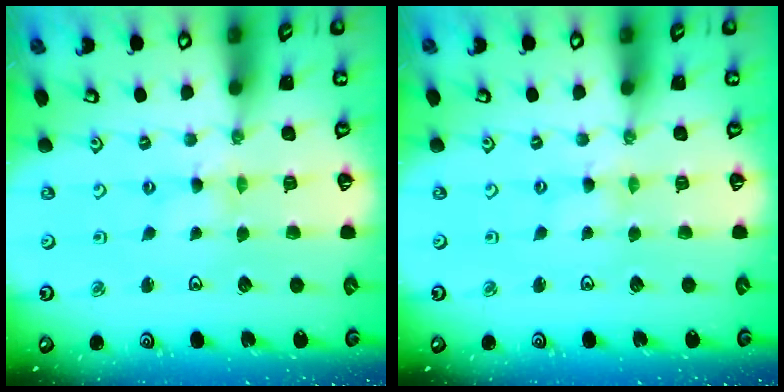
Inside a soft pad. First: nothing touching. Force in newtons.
{"total": 0.5, "press": 0.5, "slide": 0.1}